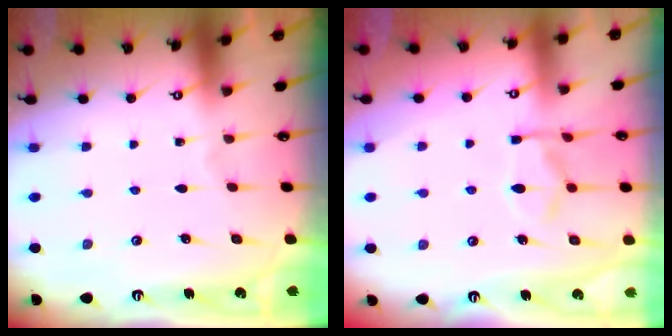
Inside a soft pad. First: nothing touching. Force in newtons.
{"total": 10.1, "press": 10.0, "slide": 1.3}